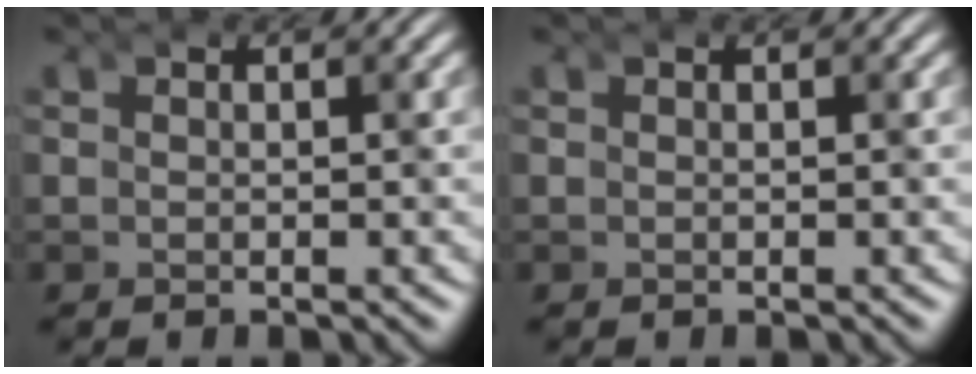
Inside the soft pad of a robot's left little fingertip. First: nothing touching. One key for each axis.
{"total": 0.0}